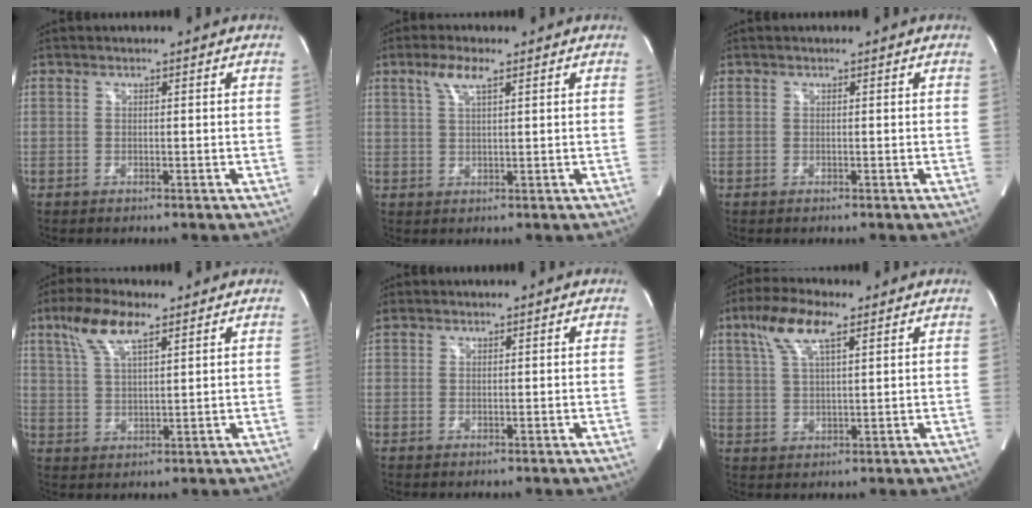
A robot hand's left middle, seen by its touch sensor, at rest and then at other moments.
{"total": 3.9, "force": [2.2, 0.7, 3.1], "torque": [-0.071, 0.008, 0.047]}
{"total": 0.0}
{"total": 7.8, "force": [4.8, 1.9, 5.9], "torque": [-0.129, 0.015, 0.097]}
{"total": 1.6, "force": [1.4, 0.9, 0.2], "torque": [-0.013, 0.017, 0.030]}
{"total": 8.2, "force": [4.5, 1.9, 6.5], "torque": [-0.139, 0.018, 0.089]}